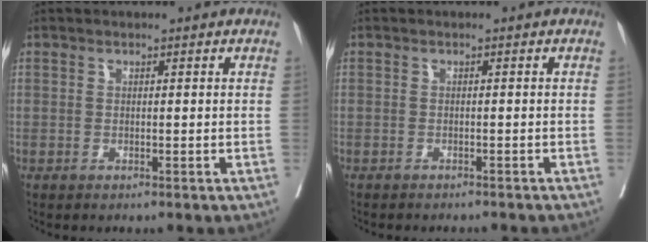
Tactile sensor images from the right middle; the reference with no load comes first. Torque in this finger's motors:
{"motor_torque": [0.99, -1.15, 0.37, 0.14]}